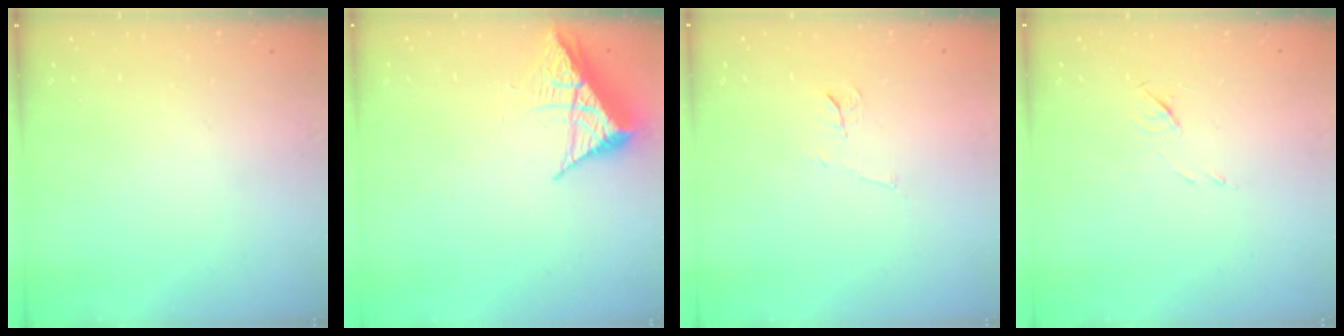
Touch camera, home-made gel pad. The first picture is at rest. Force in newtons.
{"total": 8.9, "press": 8.9, "slide": 0.9}
{"total": 5.6, "press": 5.6, "slide": 0.4}
{"total": 5.1, "press": 5.0, "slide": 0.8}